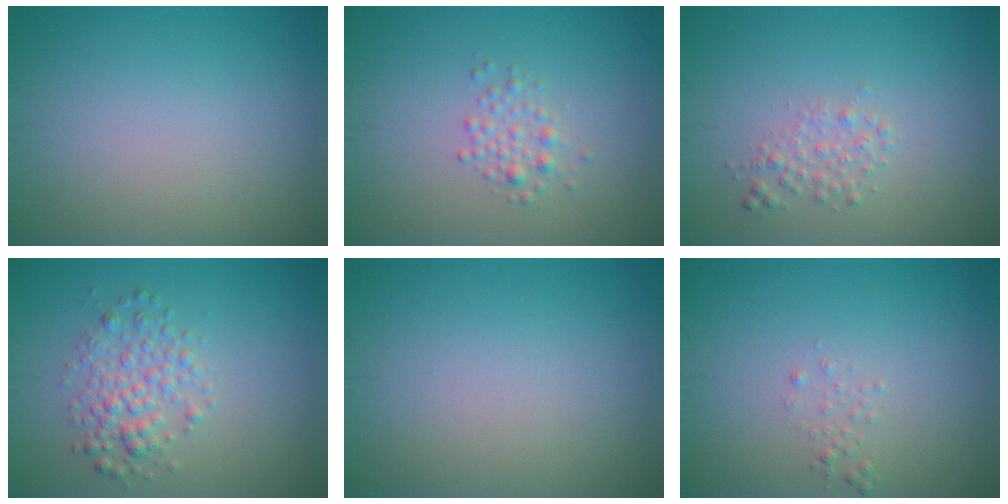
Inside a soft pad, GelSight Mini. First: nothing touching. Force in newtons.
{"total": 1.6, "press": 1.6, "slide": 0.0}
{"total": 1.6, "press": 1.6, "slide": 0.1}
{"total": 3.1, "press": 3.1, "slide": 0.1}
{"total": 0.0}
{"total": 0.8, "press": 0.8, "slide": 0.1}